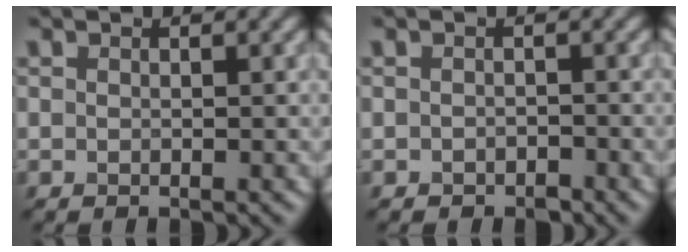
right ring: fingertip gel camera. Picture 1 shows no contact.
{"total": 0.8, "force": [-0.5, 0.5, -0.2], "torque": [0.007, -0.002, -0.007]}